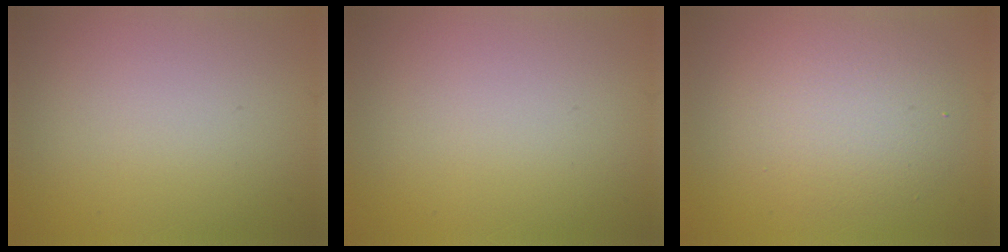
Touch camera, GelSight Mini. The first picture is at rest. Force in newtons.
{"total": 0.0}
{"total": 4.9, "press": 4.9, "slide": 0.4}